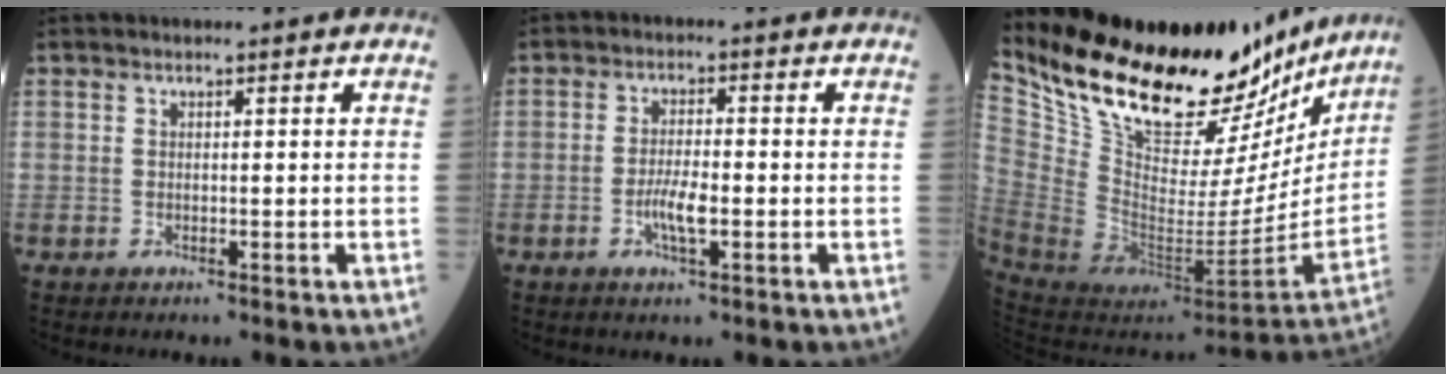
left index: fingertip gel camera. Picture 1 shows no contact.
{"total": 3.9, "force": [-1.4, 0.8, 3.5], "torque": [-0.070, -0.004, -0.027]}
{"total": 31.7, "force": [26.8, 9.4, 13.9], "torque": [-0.232, -0.051, 0.399]}